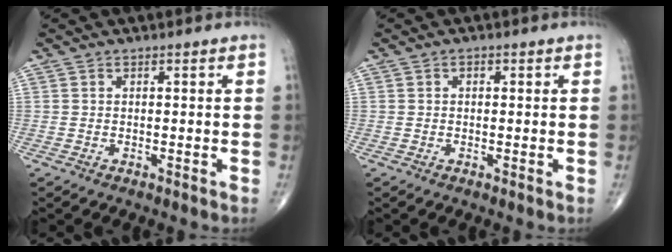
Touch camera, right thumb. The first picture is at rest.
{"total": 0.8, "force": [0.2, 0.5, 0.5], "torque": [-0.003, 0.002, 0.001]}